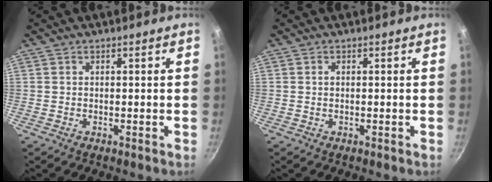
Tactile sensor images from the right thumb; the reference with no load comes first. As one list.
[{"total": 0.6, "force": [0.1, 0.4, 0.5], "torque": [-0.009, 0.003, 0.001]}]